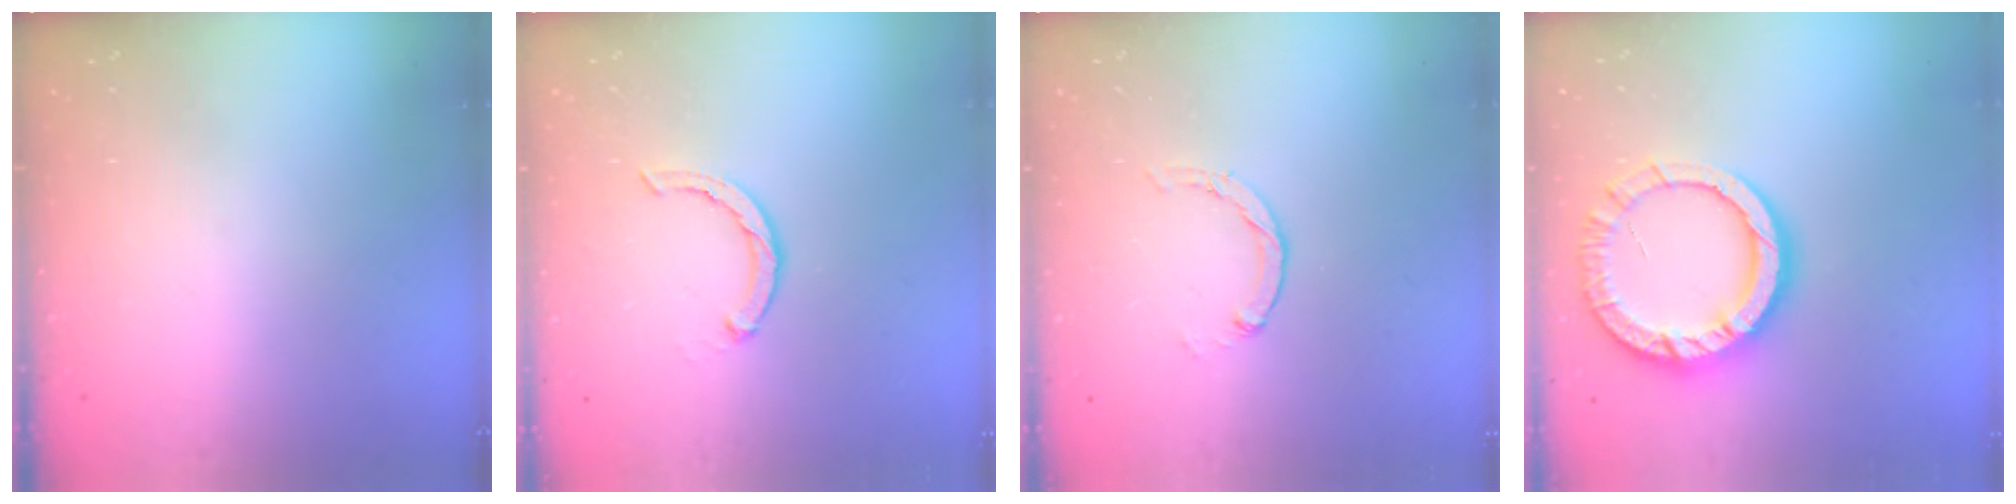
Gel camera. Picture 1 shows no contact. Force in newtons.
{"total": 3.1, "press": 3.0, "slide": 0.5}
{"total": 0.7, "press": 0.7, "slide": 0.2}
{"total": 14.2, "press": 14.1, "slide": 1.4}